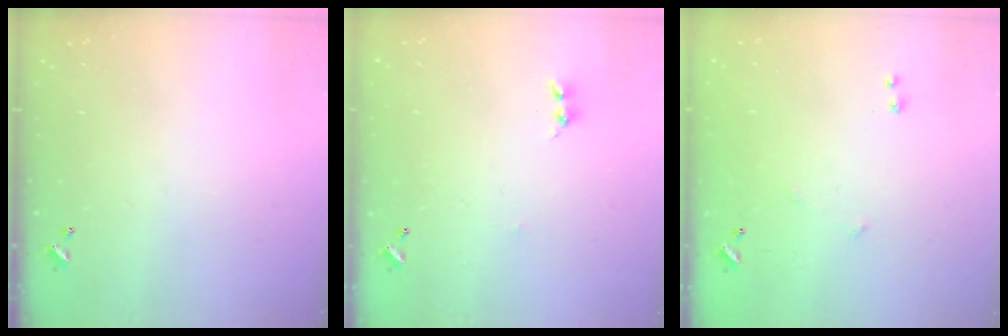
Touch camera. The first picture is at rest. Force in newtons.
{"total": 0.0}
{"total": 5.2, "press": 5.1, "slide": 0.9}